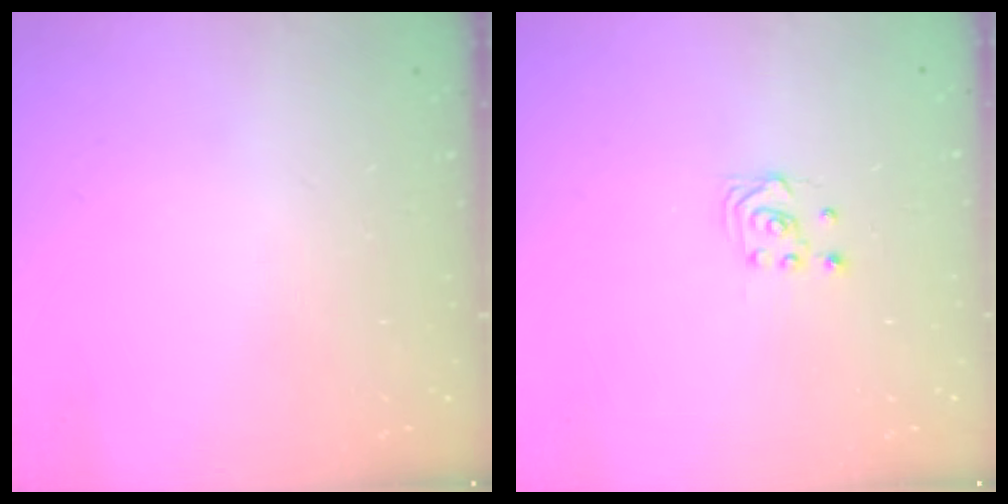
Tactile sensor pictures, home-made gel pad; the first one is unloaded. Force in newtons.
{"total": 2.9, "press": 2.6, "slide": 1.4}